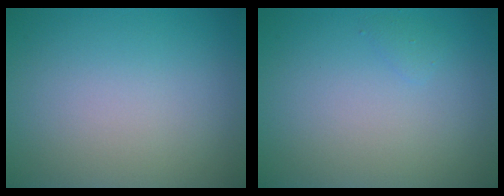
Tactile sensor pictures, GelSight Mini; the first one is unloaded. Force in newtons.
{"total": 0.5, "press": 0.5, "slide": 0.0}